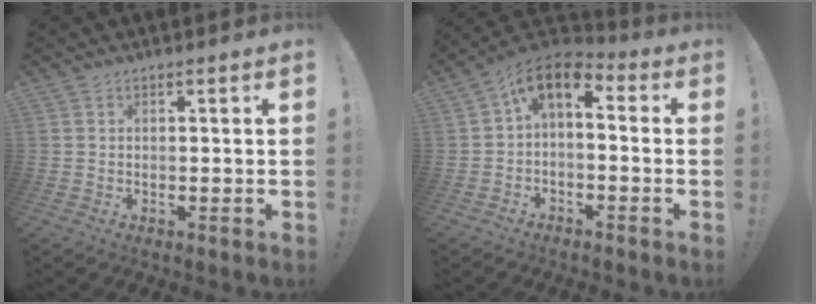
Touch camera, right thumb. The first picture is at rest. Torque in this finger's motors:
{"motor_torque": [1.36, 1.36, 0.06, 0.04, 0.09]}